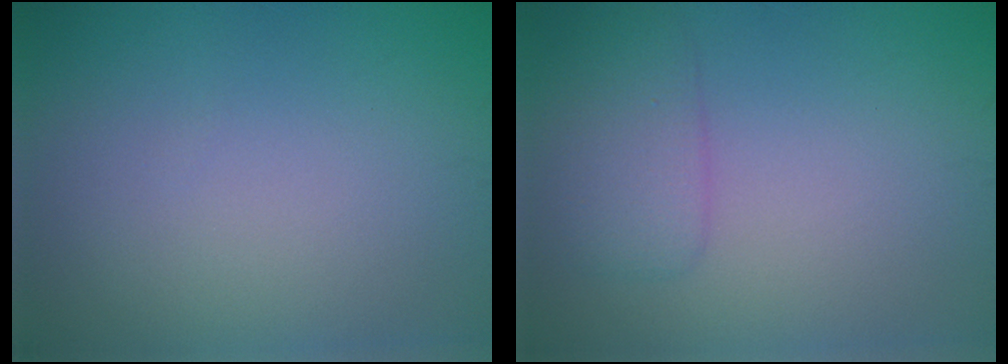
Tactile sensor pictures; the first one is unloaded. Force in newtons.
{"total": 2.6, "press": 2.6, "slide": 0.0}